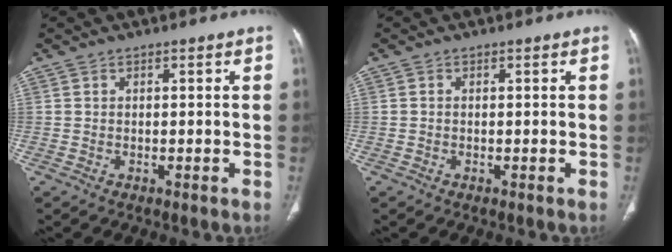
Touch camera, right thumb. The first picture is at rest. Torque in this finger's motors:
{"motor_torque": [0.01, 0.21, 0.33, -0.22, 0.01]}